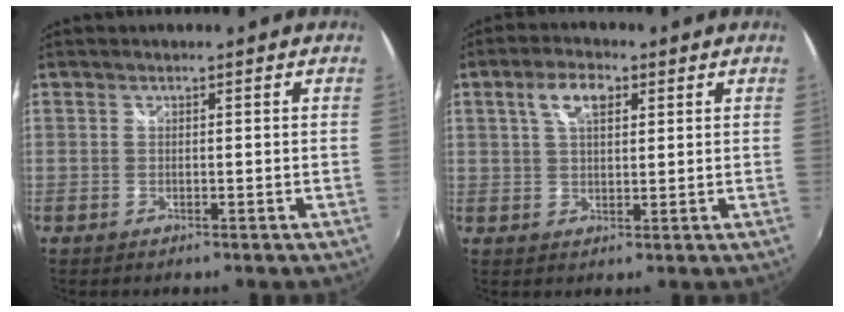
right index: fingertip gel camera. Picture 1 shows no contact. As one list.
[{"total": 5.7, "force": [2.3, 2.8, 4.3], "torque": [-0.079, 0.015, 0.041]}]